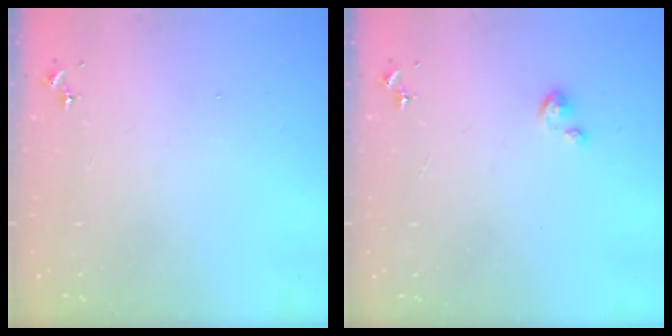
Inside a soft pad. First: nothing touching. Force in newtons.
{"total": 2.9, "press": 2.9, "slide": 0.2}